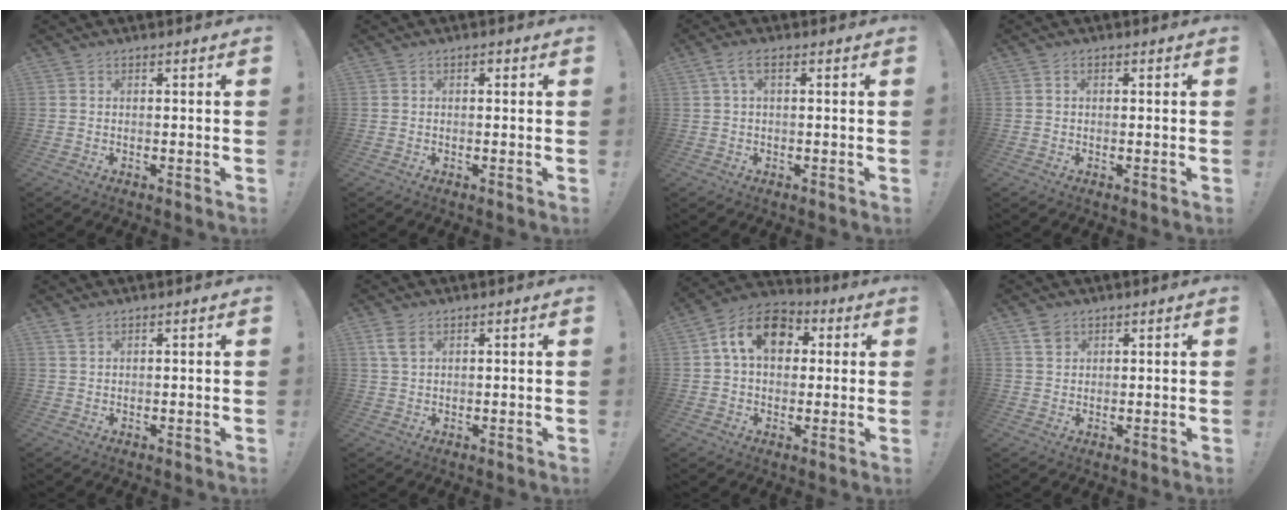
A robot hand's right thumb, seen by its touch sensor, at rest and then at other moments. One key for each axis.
{"total": 0.7, "fx": -0.1, "fy": 0.5, "fz": 0.4, "tx": -0.004, "ty": 0.002, "tz": -0.003}
{"total": 4.0, "fx": 1.1, "fy": 1.5, "fz": 3.5, "tx": -0.071, "ty": 0.008, "tz": 0.022}
{"total": 0.7, "fx": 0.0, "fy": 0.6, "fz": 0.5, "tx": -0.004, "ty": 0.001, "tz": 0.000}
{"total": 1.9, "fx": 1.4, "fy": 0.8, "fz": 1.1, "tx": -0.019, "ty": -0.003, "tz": 0.026}
{"total": 4.4, "fx": 2.3, "fy": 2.4, "fz": 2.9, "tx": -0.049, "ty": -0.007, "tz": 0.045}
{"total": 14.4, "fx": 4.3, "fy": 10.2, "fz": 9.2, "tx": -0.140, "ty": 0.006, "tz": 0.081}
{"total": 3.6, "fx": 2.3, "fy": 2.6, "fz": 0.9, "tx": -0.008, "ty": -0.010, "tz": 0.042}